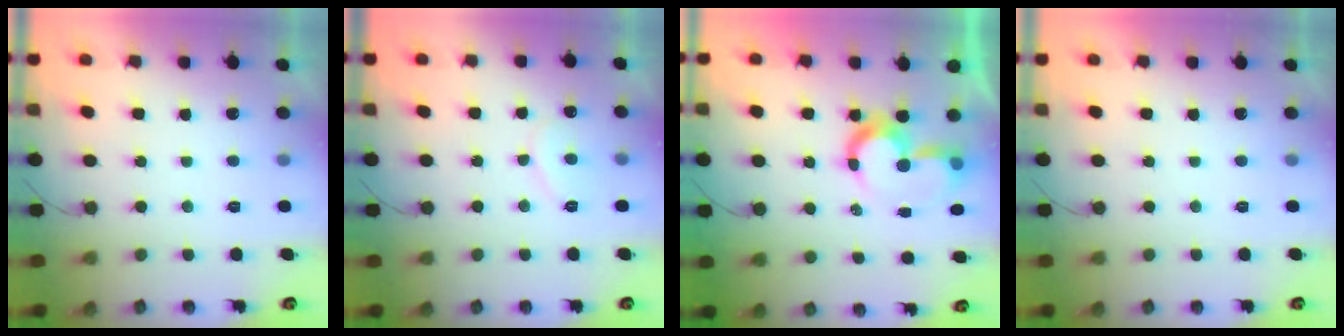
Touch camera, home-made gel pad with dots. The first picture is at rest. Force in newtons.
{"total": 6.7, "press": 6.7, "slide": 0.4}
{"total": 9.3, "press": 9.2, "slide": 1.5}
{"total": 1.9, "press": 1.9, "slide": 0.1}